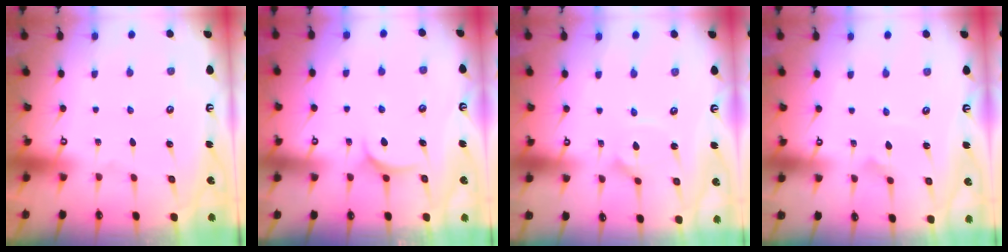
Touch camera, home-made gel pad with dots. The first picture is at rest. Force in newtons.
{"total": 5.2, "press": 5.2, "slide": 0.1}
{"total": 3.9, "press": 3.8, "slide": 0.4}
{"total": 2.4, "press": 2.4, "slide": 0.2}